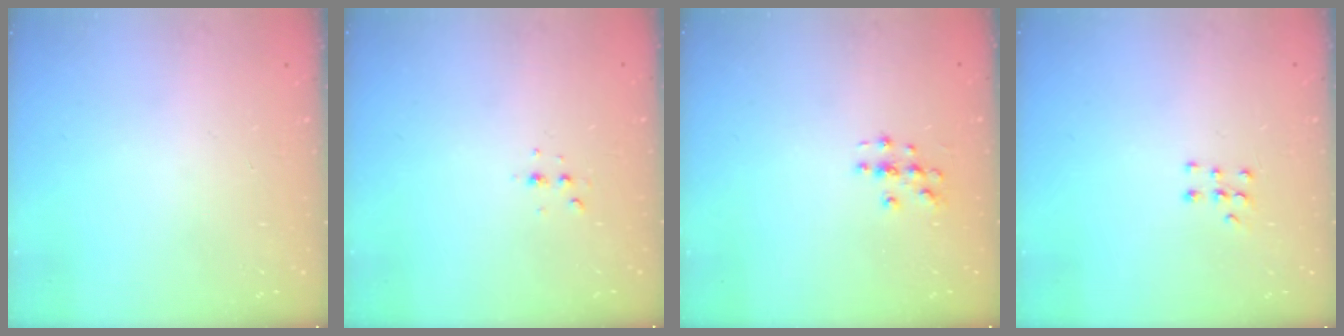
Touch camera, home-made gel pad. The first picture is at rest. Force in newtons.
{"total": 2.8, "press": 2.8, "slide": 0.7}
{"total": 3.1, "press": 3.0, "slide": 0.3}
{"total": 5.5, "press": 5.5, "slide": 0.9}